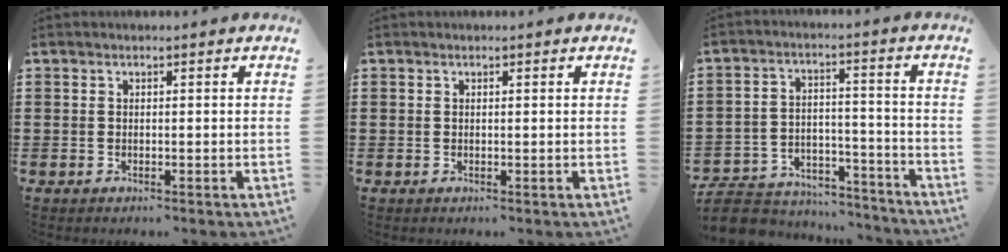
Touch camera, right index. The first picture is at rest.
{"total": 0.0}
{"total": 6.8, "force": [-6.4, 1.7, 1.1], "torque": [-0.034, 0.013, -0.130]}